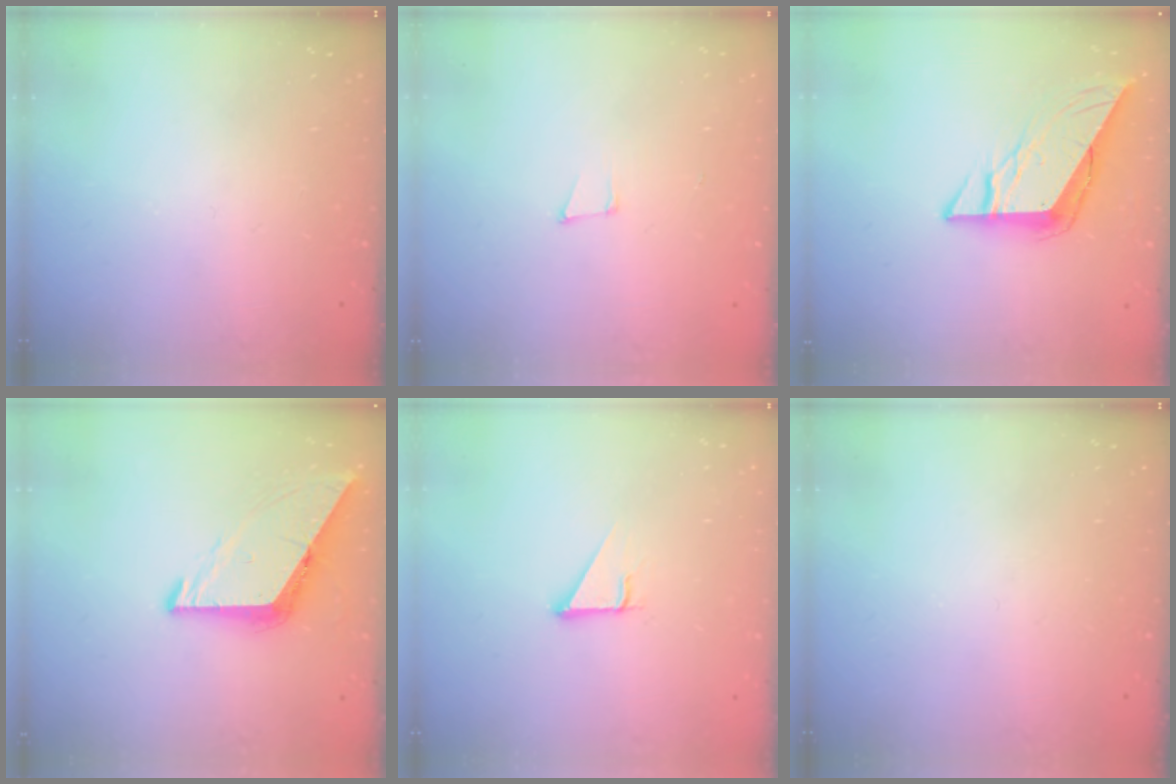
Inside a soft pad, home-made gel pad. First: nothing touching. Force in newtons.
{"total": 5.0, "press": 4.2, "slide": 2.7}
{"total": 9.4, "press": 9.3, "slide": 0.7}
{"total": 7.0, "press": 7.0, "slide": 0.5}
{"total": 2.9, "press": 2.9, "slide": 0.1}
{"total": 0.0}